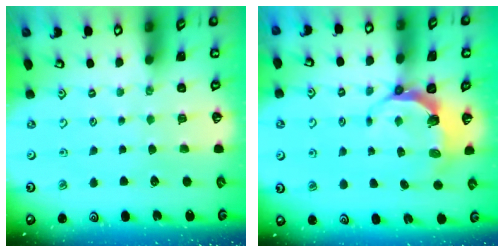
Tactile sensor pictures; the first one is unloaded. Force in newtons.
{"total": 6.8, "press": 5.8, "slide": 3.6}